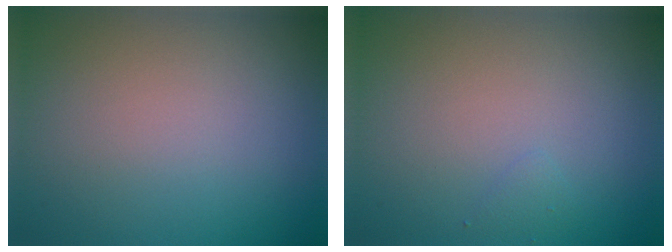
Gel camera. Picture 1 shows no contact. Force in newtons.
{"total": 0.6, "press": 0.6, "slide": 0.0}